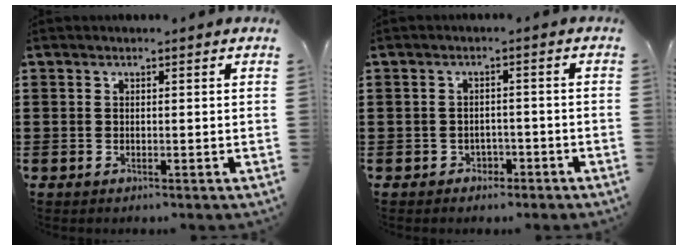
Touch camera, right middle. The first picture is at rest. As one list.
[{"total": 1.6, "force": [-1.3, 0.8, 0.1], "torque": [-0.010, 0.000, -0.031]}]